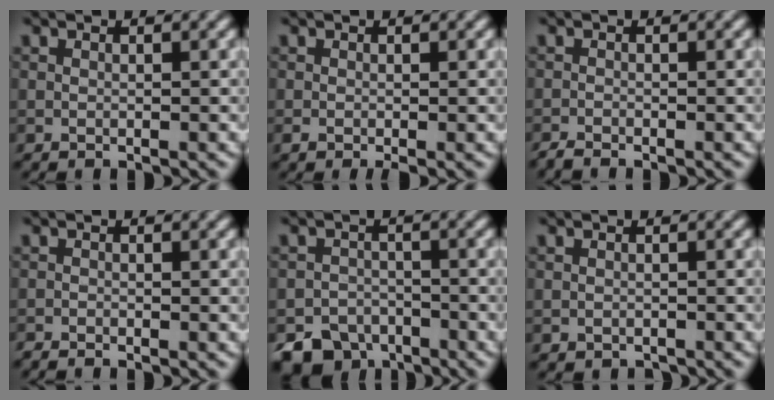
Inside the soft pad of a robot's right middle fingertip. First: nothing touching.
{"total": 1.3, "force": [-0.5, 0.7, 1.0], "torque": [-0.021, -0.005, -0.011]}
{"total": 1.1, "force": [-1.0, 0.0, 0.2], "torque": [-0.004, -0.002, -0.023]}
{"total": 1.1, "force": [-1.1, 0.1, 0.1], "torque": [-0.002, -0.003, -0.024]}
{"total": 7.2, "force": [-5.5, 4.4, 1.2], "torque": [-0.004, -0.011, -0.085]}
{"total": 0.8, "force": [-0.6, 0.5, -0.1], "torque": [0.007, -0.005, -0.013]}